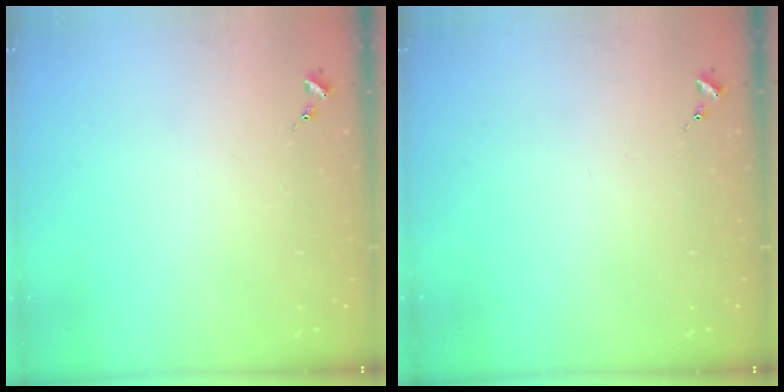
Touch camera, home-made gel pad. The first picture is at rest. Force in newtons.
{"total": 0.0}